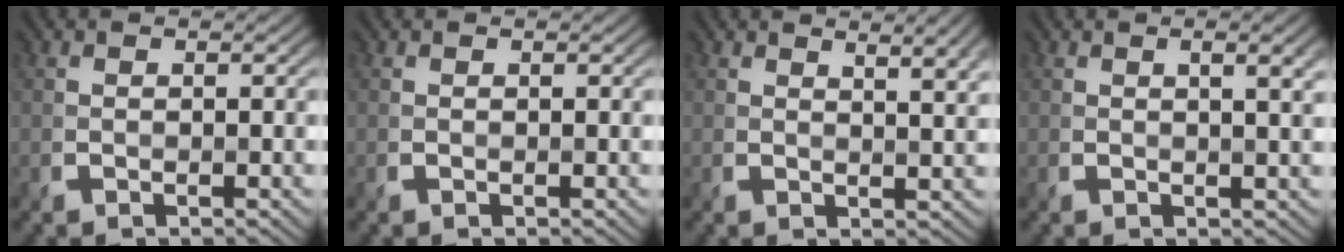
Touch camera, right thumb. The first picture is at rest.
{"total": 0.0}
{"total": 4.6, "force": [2.8, 1.2, 3.5], "torque": [-0.054, 0.006, 0.041]}
{"total": 2.9, "force": [1.2, 0.7, 2.6], "torque": [-0.036, 0.004, 0.018]}